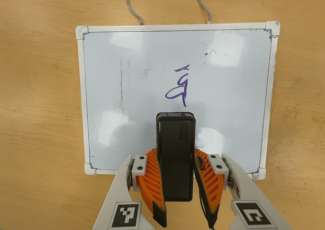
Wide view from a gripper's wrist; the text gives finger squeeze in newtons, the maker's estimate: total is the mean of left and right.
{"total": 8.0, "left": 6.2, "right": 9.7}